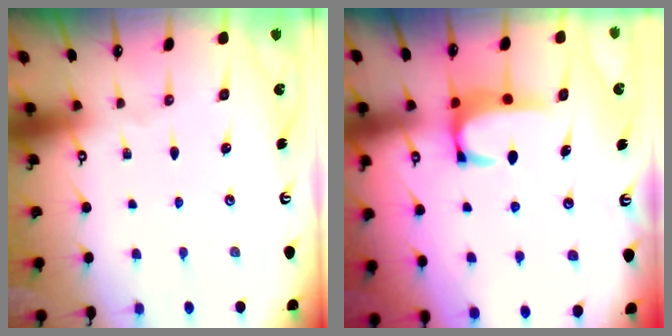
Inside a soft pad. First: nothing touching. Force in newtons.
{"total": 2.9, "press": 2.8, "slide": 0.7}